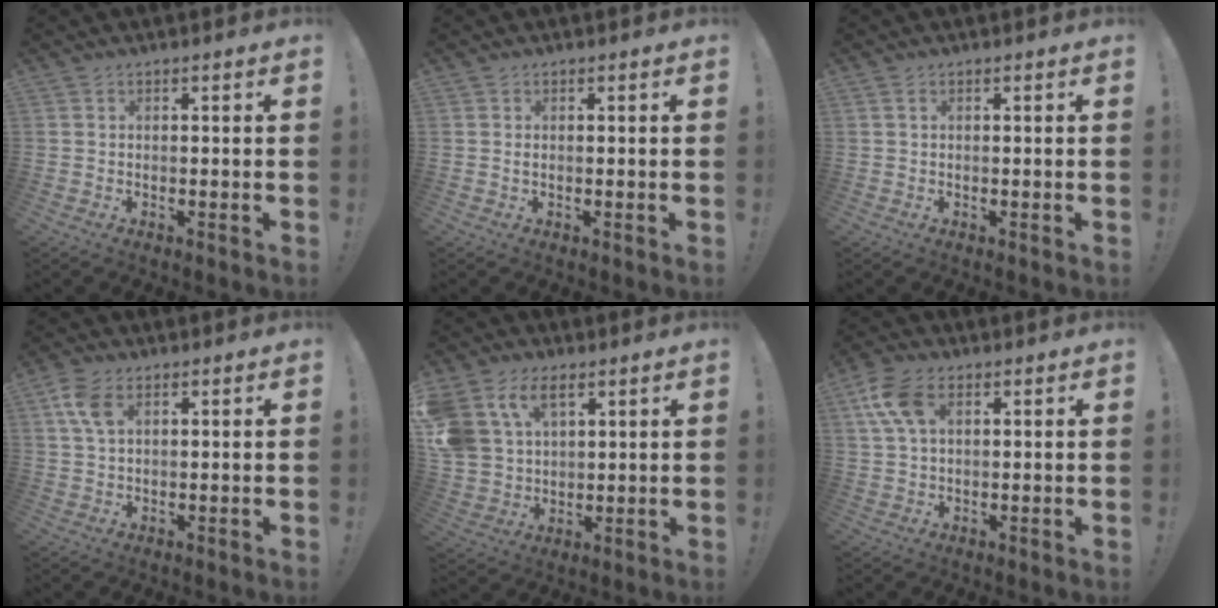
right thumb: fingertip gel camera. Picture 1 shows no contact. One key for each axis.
{"total": 0.5, "fx": 0.0, "fy": 0.2, "fz": 0.5, "tx": -0.007, "ty": 0.000, "tz": -0.001}
{"total": 0.5, "fx": 0.1, "fy": 0.1, "fz": 0.5, "tx": -0.012, "ty": 0.002, "tz": 0.003}
{"total": 6.4, "fx": 2.6, "fy": 3.4, "fz": 4.8, "tx": -0.096, "ty": -0.002, "tz": 0.050}
{"total": 13.5, "fx": 7.0, "fy": 9.0, "fz": 7.2, "tx": -0.146, "ty": -0.031, "tz": 0.139}
{"total": 10.1, "fx": 3.7, "fy": 5.8, "fz": 7.4, "tx": -0.159, "ty": 0.001, "tz": 0.072}